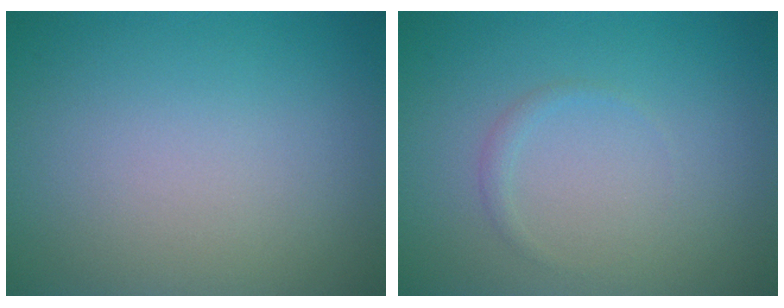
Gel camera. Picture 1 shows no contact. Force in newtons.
{"total": 0.7, "press": 0.7, "slide": 0.0}